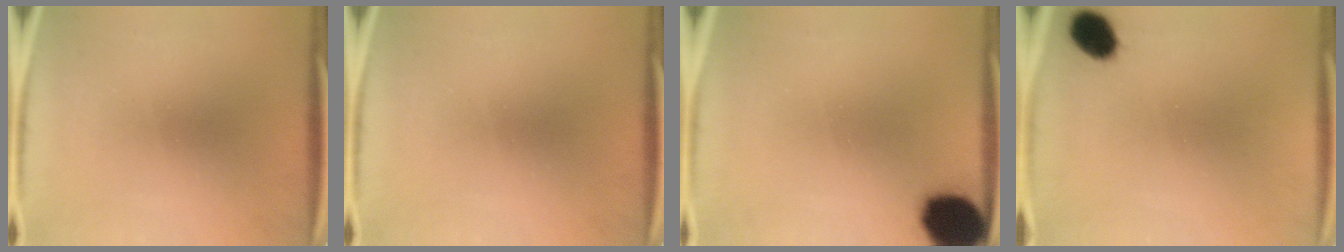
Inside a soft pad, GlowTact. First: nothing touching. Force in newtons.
{"total": 0.0}
{"total": 13.2}
{"total": 5.9}